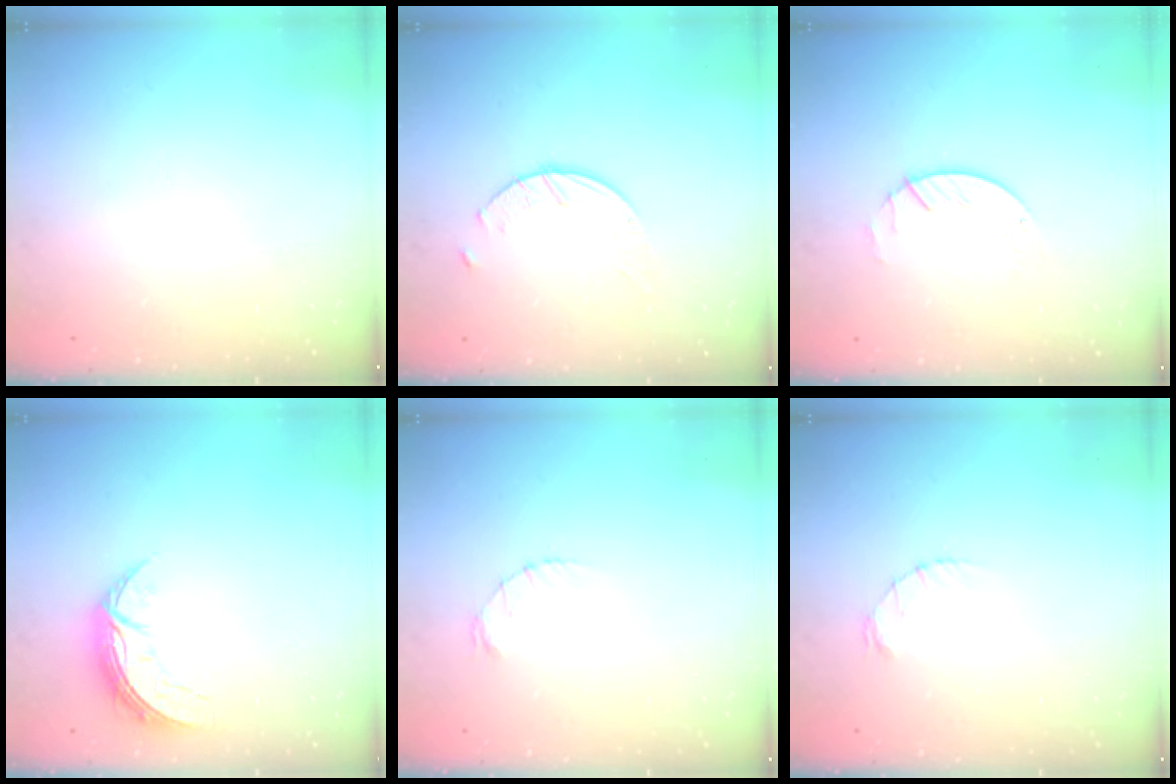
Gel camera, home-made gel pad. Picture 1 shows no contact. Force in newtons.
{"total": 4.1, "press": 4.1, "slide": 0.4}
{"total": 2.6, "press": 2.6, "slide": 0.3}
{"total": 7.2, "press": 7.1, "slide": 0.5}
{"total": 1.2, "press": 1.1, "slide": 0.2}
{"total": 1.2, "press": 1.1, "slide": 0.2}